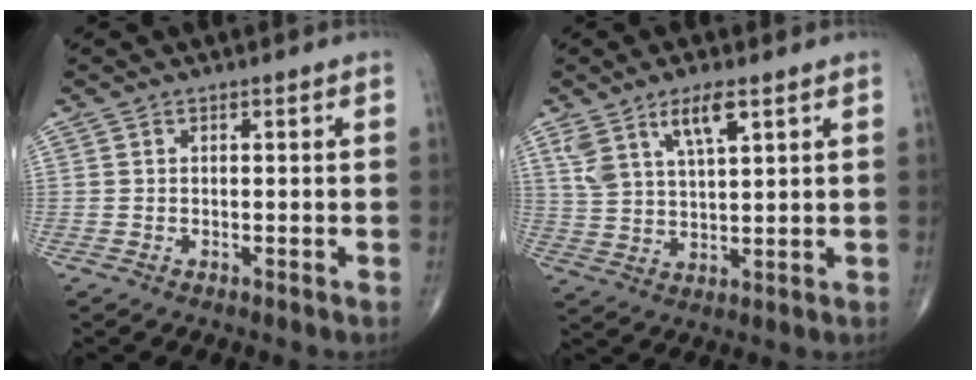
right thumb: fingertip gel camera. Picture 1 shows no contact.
{"total": 8.0, "force": [4.6, 2.6, 6.0], "torque": [-0.115, -0.017, 0.092]}